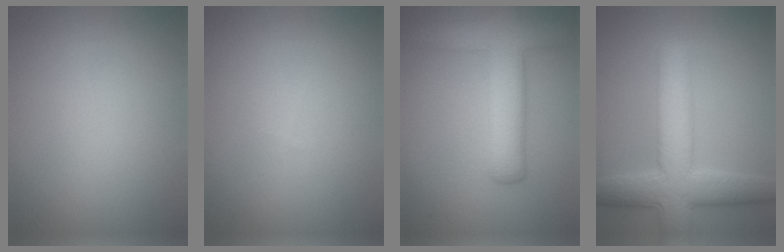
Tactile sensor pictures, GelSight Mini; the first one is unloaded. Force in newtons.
{"total": 0.0}
{"total": 7.2, "press": 7.2, "slide": 0.4}
{"total": 8.0, "press": 8.0, "slide": 0.5}